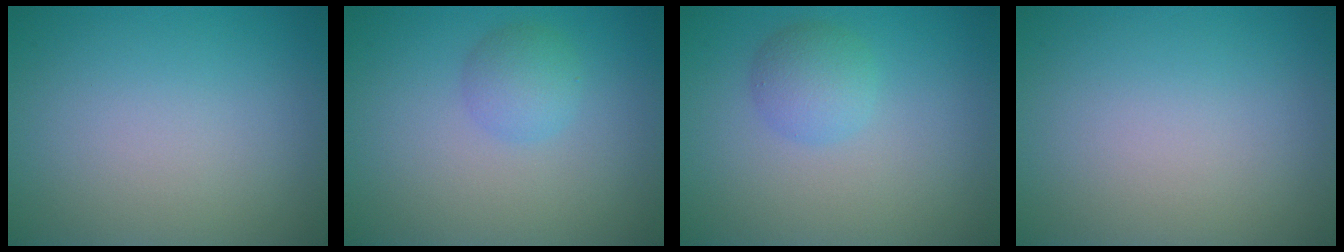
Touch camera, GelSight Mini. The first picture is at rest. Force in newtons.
{"total": 2.1, "press": 2.1, "slide": 0.1}
{"total": 2.4, "press": 2.4, "slide": 0.1}
{"total": 0.0}